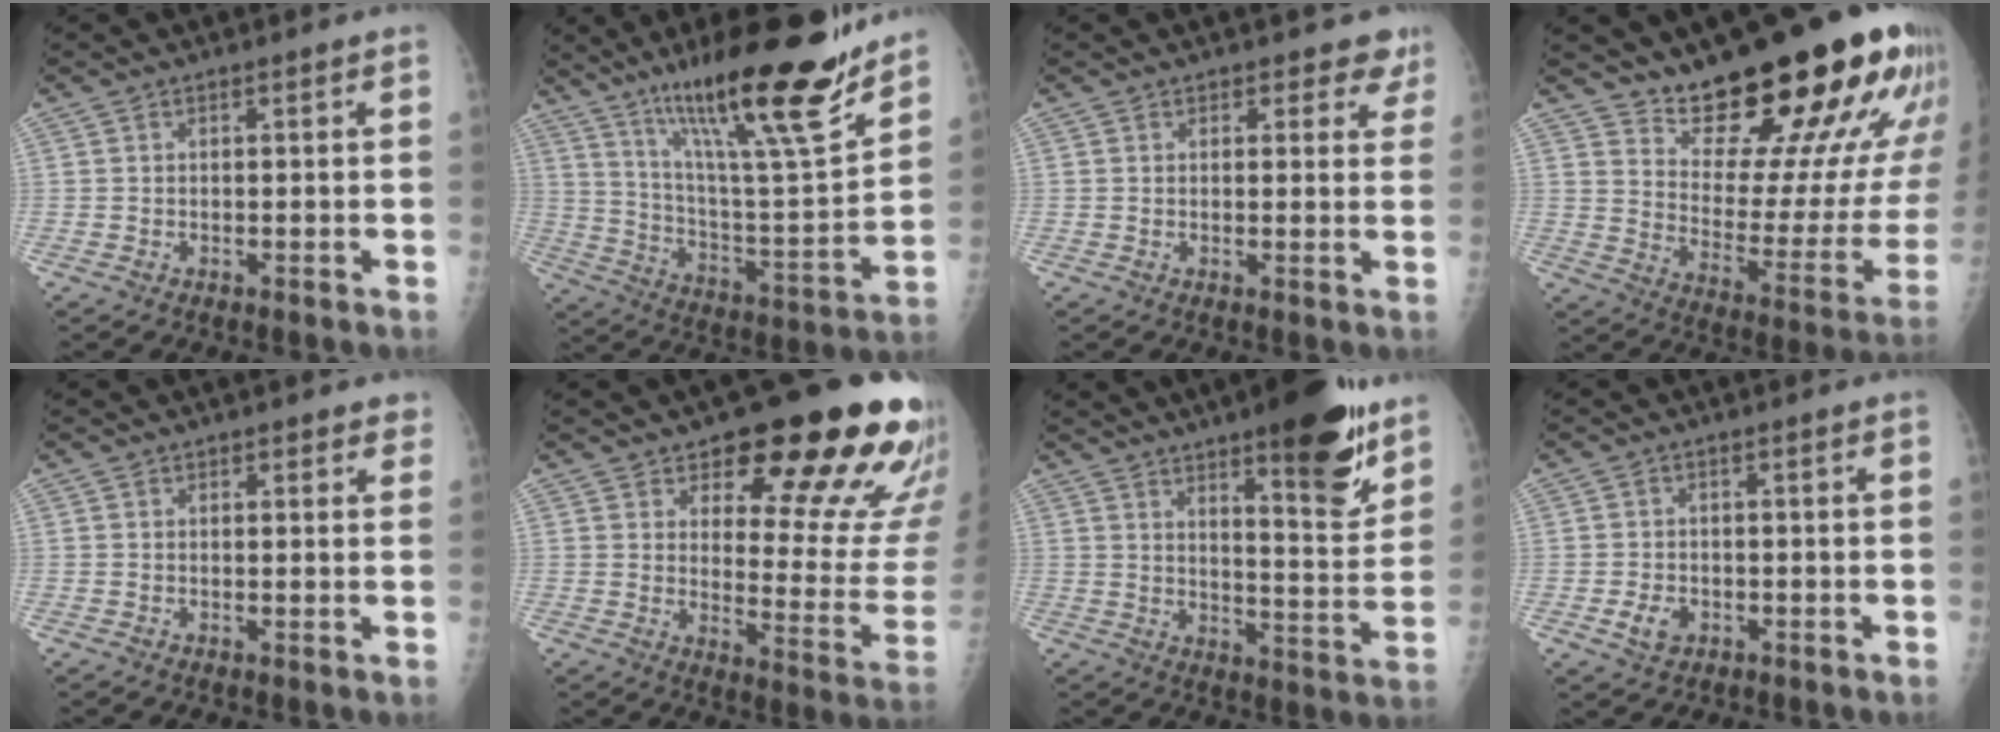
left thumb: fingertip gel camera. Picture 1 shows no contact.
{"total": 24.6, "force": [17.1, 3.7, 17.3], "torque": [-0.257, -0.083, 0.289]}
{"total": 4.1, "force": [3.3, 2.4, 0.7], "torque": [0.031, -0.018, 0.025]}
{"total": 25.3, "force": [19.0, 7.6, 14.9], "torque": [-0.176, -0.122, 0.269]}
{"total": 2.1, "force": [1.6, 1.1, 0.7], "torque": [0.020, -0.006, 0.013]}
{"total": 21.6, "force": [14.3, 7.4, 14.5], "torque": [-0.133, -0.092, 0.186]}
{"total": 16.5, "force": [10.5, 4.1, 12.1], "torque": [-0.137, -0.069, 0.156]}
{"total": 3.3, "force": [-1.1, 2.5, 1.9], "torque": [-0.030, 0.001, -0.013]}